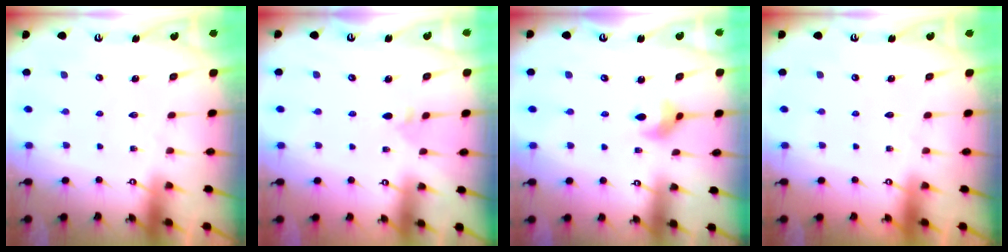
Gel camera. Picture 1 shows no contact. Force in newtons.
{"total": 3.4, "press": 3.3, "slide": 0.9}
{"total": 4.5, "press": 4.5, "slide": 0.7}
{"total": 0.0}